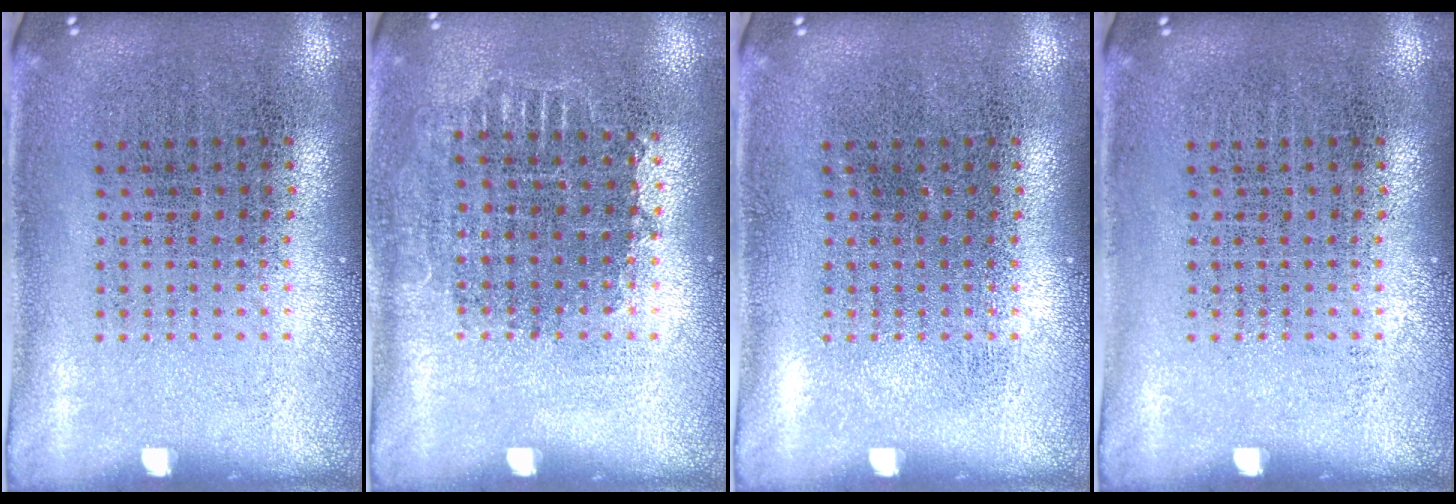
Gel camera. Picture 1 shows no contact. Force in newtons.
{"total": 0.8, "press": 0.7, "slide": 0.3}
{"total": 0.0}
{"total": 0.0}